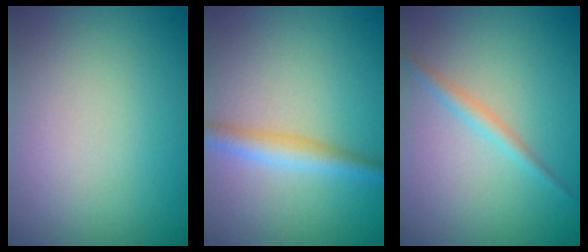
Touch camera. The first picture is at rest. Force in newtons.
{"total": 2.7, "press": 2.7, "slide": 0.1}
{"total": 1.4, "press": 1.4, "slide": 0.0}